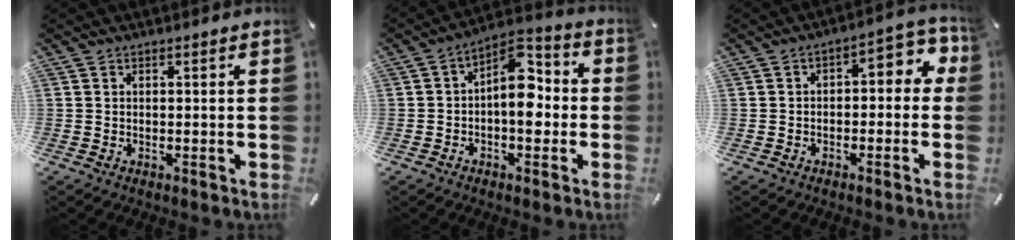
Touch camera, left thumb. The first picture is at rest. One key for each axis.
{"total": 10.1, "fx": -0.2, "fy": 5.9, "fz": 8.2, "tx": -0.111, "ty": -0.010, "tz": -0.007}
{"total": 5.5, "fx": -0.4, "fy": 3.4, "fz": 4.3, "tx": -0.051, "ty": -0.005, "tz": -0.017}